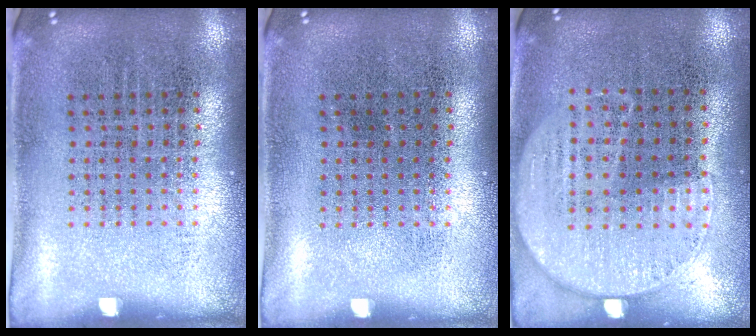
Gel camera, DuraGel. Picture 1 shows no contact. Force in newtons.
{"total": 0.0}
{"total": 1.2, "press": 1.0, "slide": 0.6}